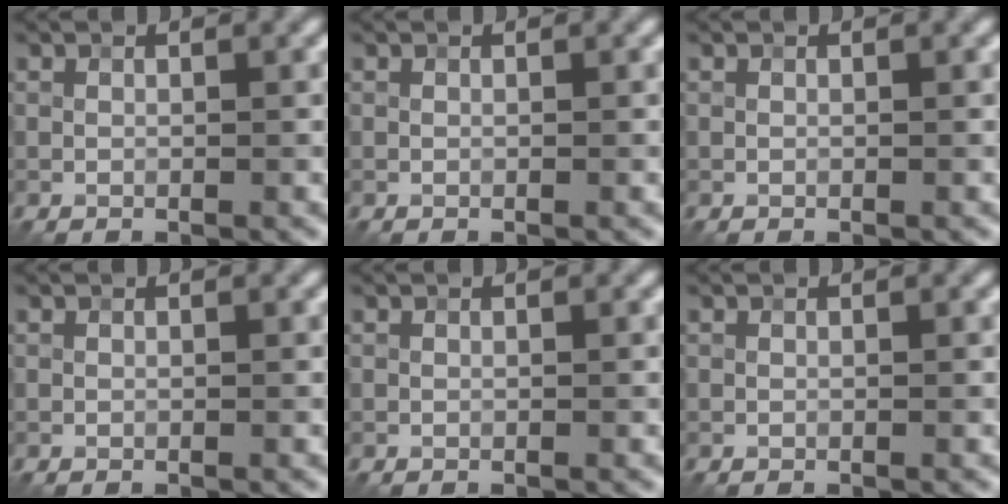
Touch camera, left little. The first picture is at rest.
{"total": 0.0}
{"total": 0.0}
{"total": 0.0}
{"total": 0.0}
{"total": 0.0}